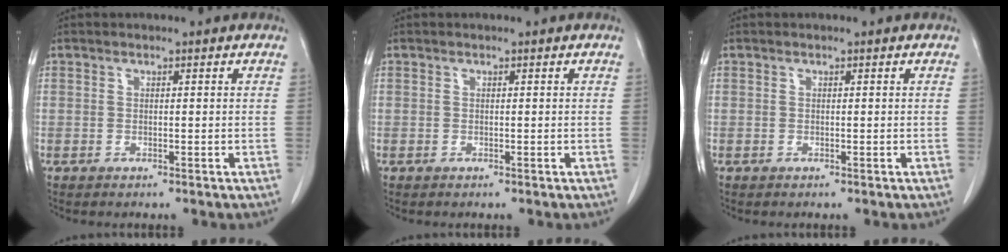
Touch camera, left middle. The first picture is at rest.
{"total": 0.0}
{"total": 0.0}